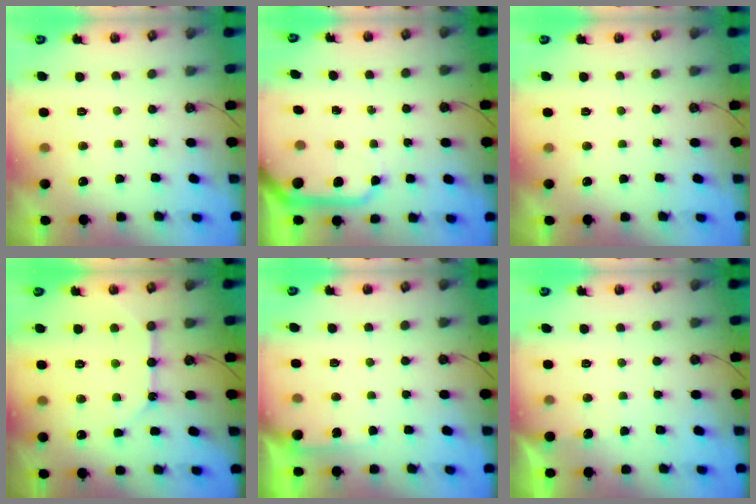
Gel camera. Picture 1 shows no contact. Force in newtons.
{"total": 10.3, "press": 10.2, "slide": 1.1}
{"total": 0.0}
{"total": 9.9, "press": 9.9, "slide": 0.8}
{"total": 3.6, "press": 3.6, "slide": 0.5}
{"total": 2.2, "press": 2.2, "slide": 0.3}